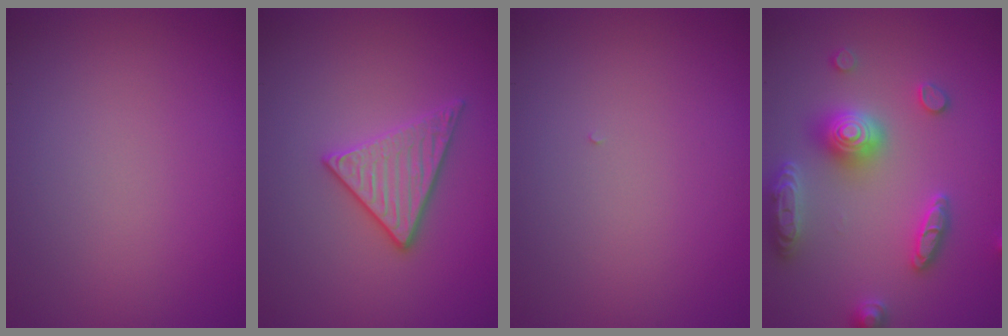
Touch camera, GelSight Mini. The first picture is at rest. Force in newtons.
{"total": 3.0, "press": 2.9, "slide": 0.6}
{"total": 0.0}
{"total": 5.4, "press": 5.4, "slide": 1.0}